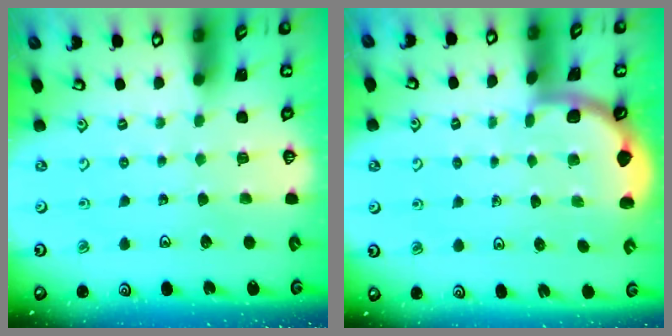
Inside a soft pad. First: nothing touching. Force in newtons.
{"total": 1.8, "press": 1.8, "slide": 0.0}